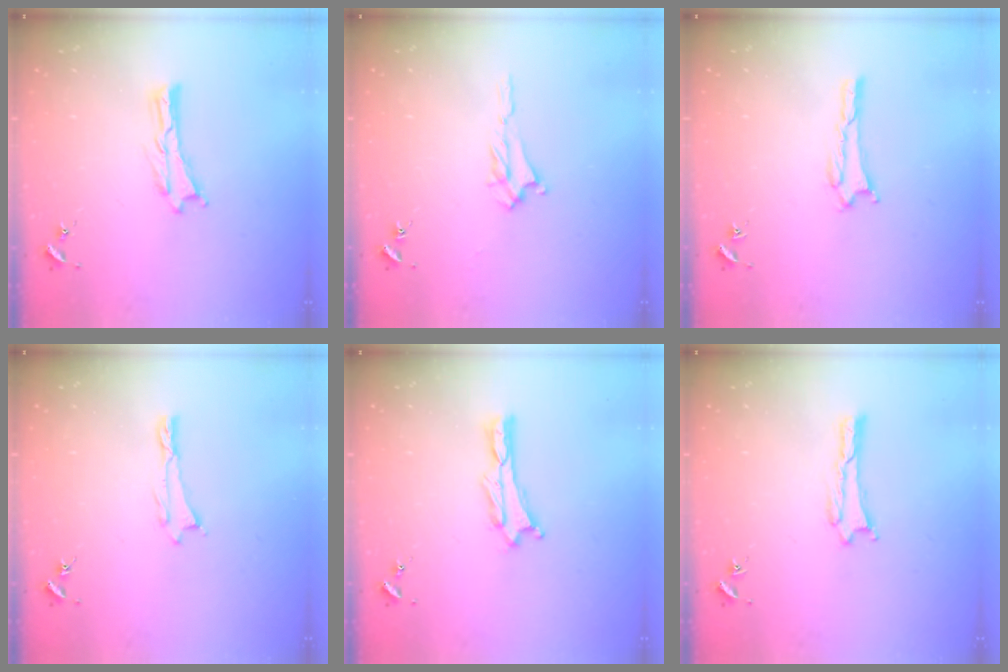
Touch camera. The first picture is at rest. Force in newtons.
{"total": 2.4, "press": 2.4, "slide": 0.5}
{"total": 1.4, "press": 1.4, "slide": 0.0}
{"total": 0.0}
{"total": 0.6, "press": 0.6, "slide": 0.2}
{"total": 1.1, "press": 1.1, "slide": 0.2}